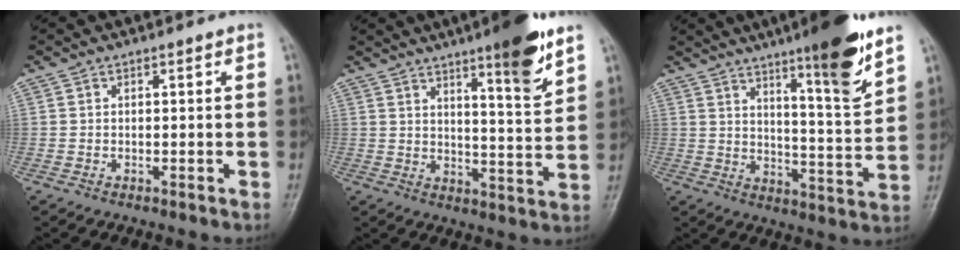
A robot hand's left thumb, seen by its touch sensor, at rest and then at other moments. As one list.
[{"total": 11.7, "force": [7.4, 1.6, 8.8], "torque": [-0.115, -0.049, 0.108]}, {"total": 14.6, "force": [9.5, 1.5, 11.0], "torque": [-0.151, -0.062, 0.146]}]